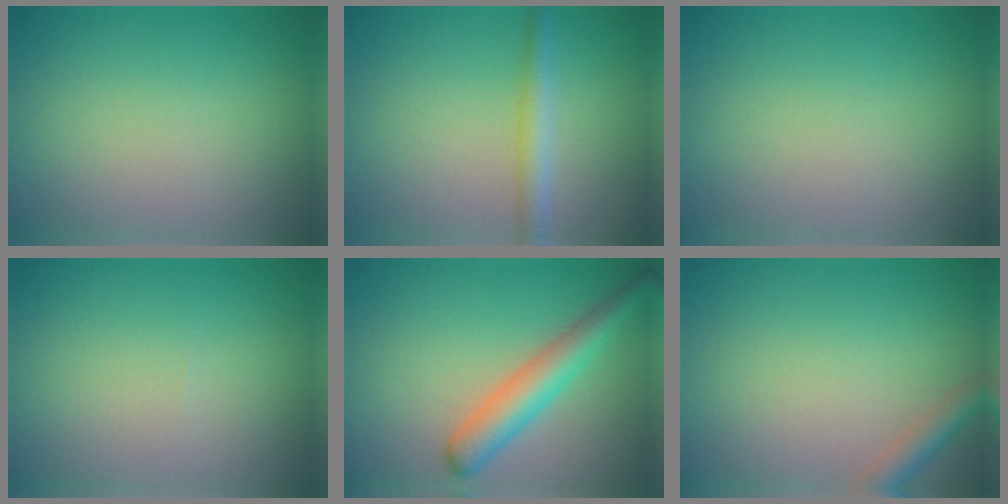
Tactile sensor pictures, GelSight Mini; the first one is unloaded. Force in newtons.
{"total": 2.4, "press": 2.4, "slide": 0.0}
{"total": 0.0}
{"total": 0.0}
{"total": 4.4, "press": 4.4, "slide": 0.1}
{"total": 2.3, "press": 2.3, "slide": 0.1}